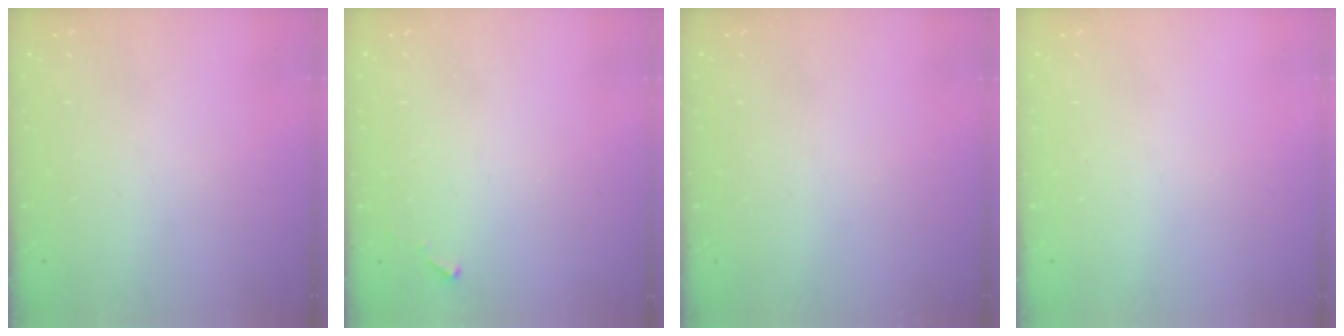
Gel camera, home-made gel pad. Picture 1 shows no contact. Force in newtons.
{"total": 2.8, "press": 2.8, "slide": 0.1}
{"total": 0.0}
{"total": 0.0}